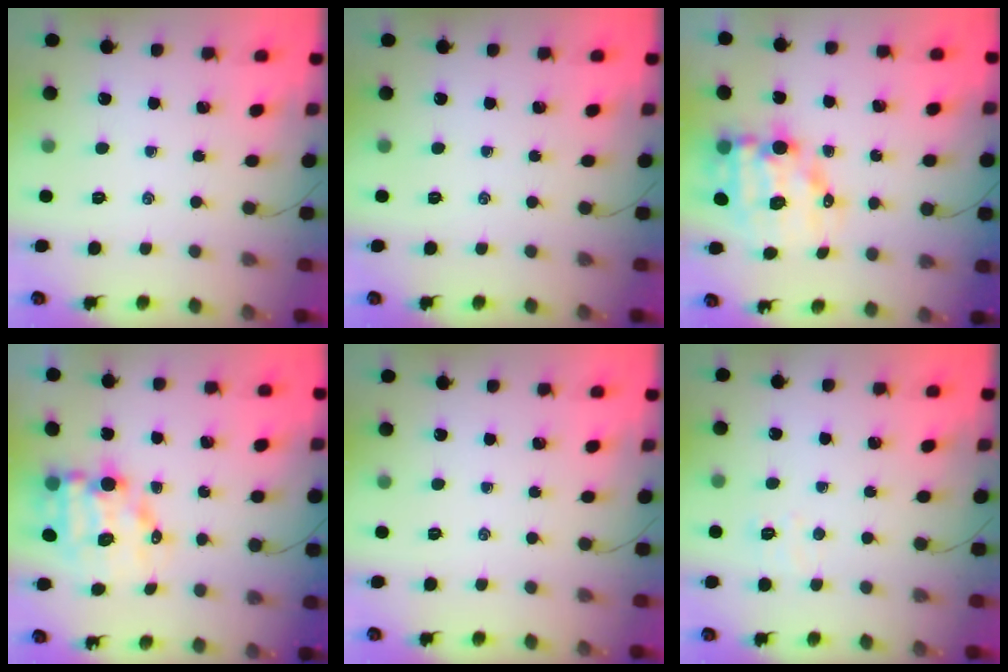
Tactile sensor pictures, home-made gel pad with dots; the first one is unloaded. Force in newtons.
{"total": 0.0}
{"total": 10.7, "press": 10.3, "slide": 2.9}
{"total": 9.7, "press": 9.2, "slide": 2.9}
{"total": 0.0}
{"total": 4.2, "press": 4.1, "slide": 0.9}